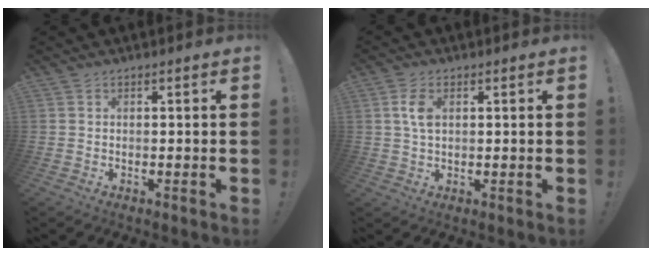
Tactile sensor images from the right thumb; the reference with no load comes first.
{"total": 5.0, "force": [1.3, 2.9, 3.9], "torque": [-0.072, -0.001, 0.020]}